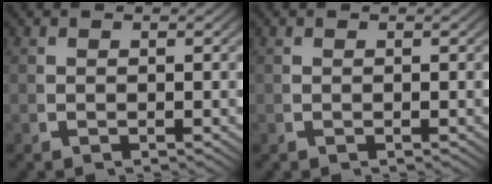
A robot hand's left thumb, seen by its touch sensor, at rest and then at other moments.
{"total": 0.0}